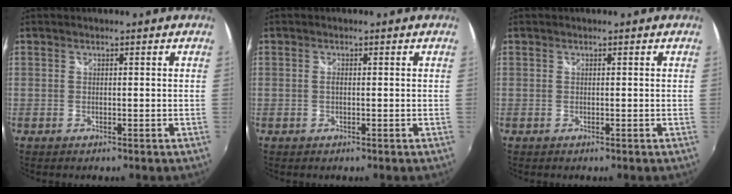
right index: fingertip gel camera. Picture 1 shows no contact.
{"total": 0.7, "force": [-0.1, 0.2, 0.6], "torque": [-0.013, 0.001, -0.004]}
{"total": 0.0}